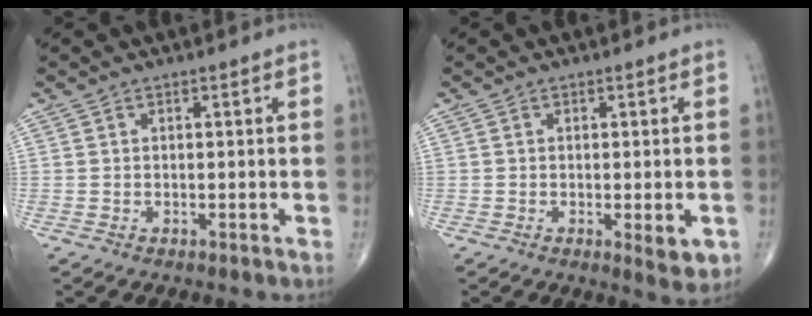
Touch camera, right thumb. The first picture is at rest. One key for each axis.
{"total": 4.4, "fx": -1.2, "fy": 1.5, "fz": 4.0, "tx": -0.049, "ty": -0.011, "tz": -0.012}